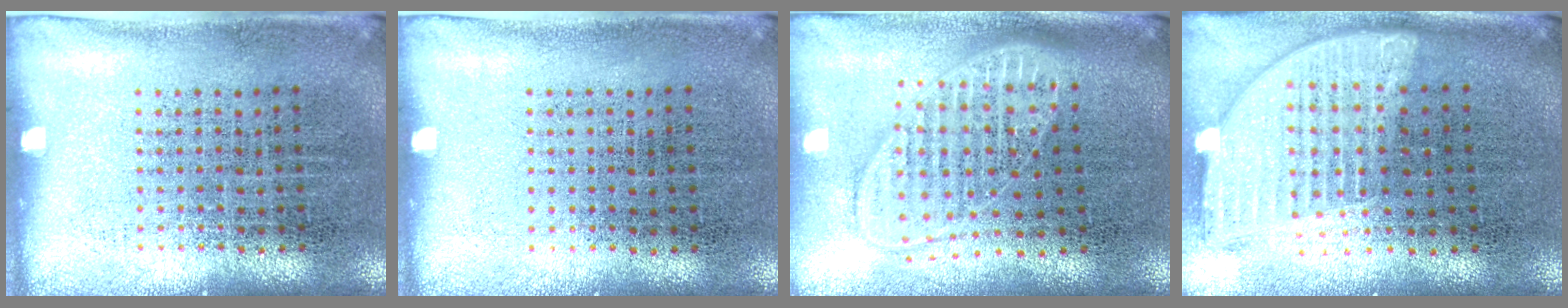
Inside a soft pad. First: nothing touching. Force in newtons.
{"total": 0.0}
{"total": 1.9, "press": 1.6, "slide": 1.1}
{"total": 1.8, "press": 1.5, "slide": 1.0}